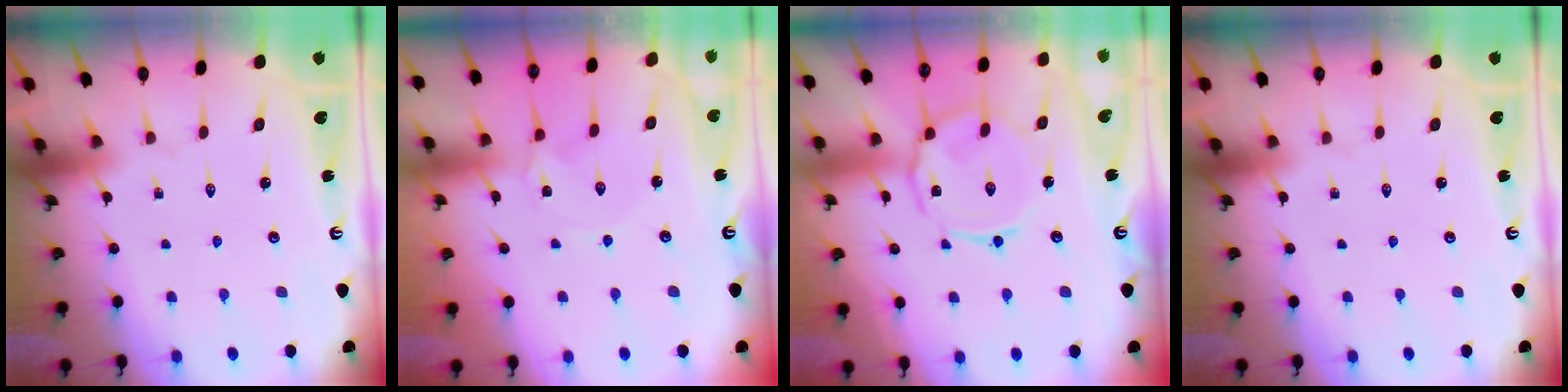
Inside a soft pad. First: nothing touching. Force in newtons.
{"total": 1.1, "press": 1.0, "slide": 0.3}
{"total": 9.3, "press": 9.3, "slide": 0.9}
{"total": 0.0}